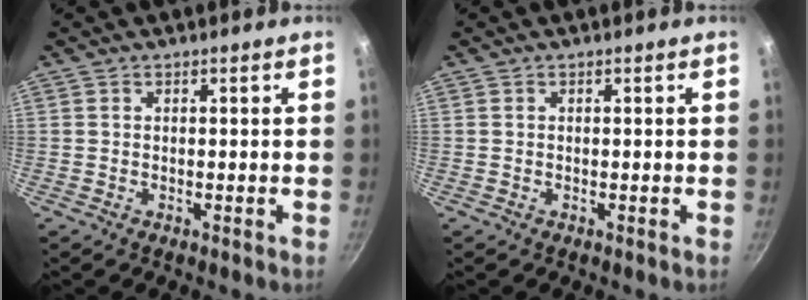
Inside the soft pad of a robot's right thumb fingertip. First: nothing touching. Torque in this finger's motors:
{"motor_torque": [-0.10, 0.12, 0.02, 0.01, 0.02]}